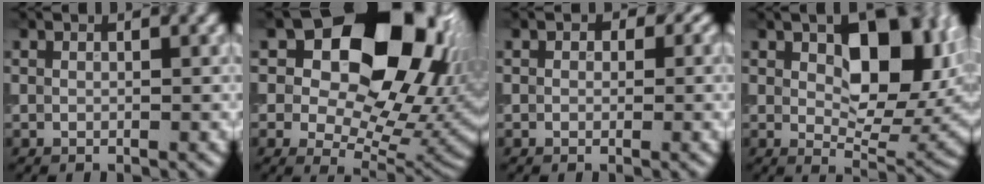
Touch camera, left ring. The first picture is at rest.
{"total": 16.7, "force": [5.9, 10.8, 11.2], "torque": [-0.144, 0.011, 0.102]}
{"total": 1.9, "force": [0.6, 1.5, 1.0], "torque": [-0.003, 0.002, -0.006]}
{"total": 9.9, "force": [2.4, 5.2, 8.0], "torque": [-0.114, -0.008, 0.045]}